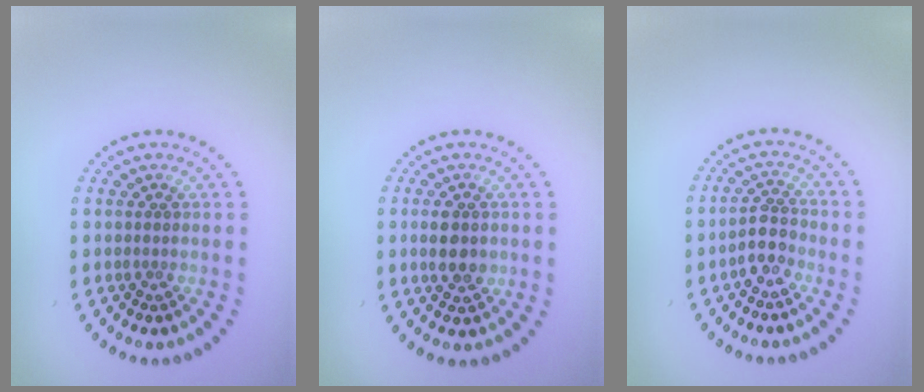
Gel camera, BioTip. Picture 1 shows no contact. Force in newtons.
{"total": 2.7, "press": 2.7, "slide": 0.3}
{"total": 2.5, "press": 2.2, "slide": 1.1}